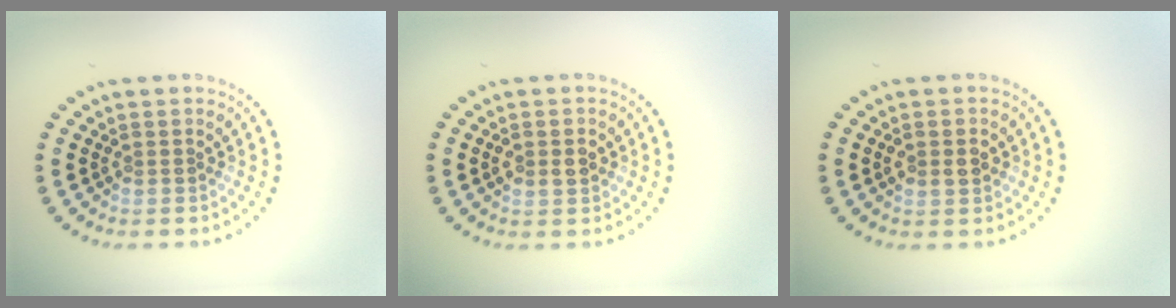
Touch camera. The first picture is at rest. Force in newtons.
{"total": 1.5, "press": 1.5, "slide": 0.1}
{"total": 1.5, "press": 1.5, "slide": 0.1}